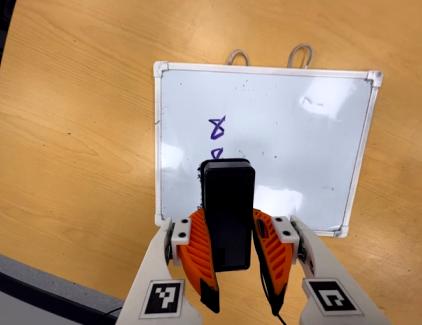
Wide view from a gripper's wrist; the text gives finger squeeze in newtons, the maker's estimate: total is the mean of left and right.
{"total": 6.8, "left": 5.7, "right": 7.9}